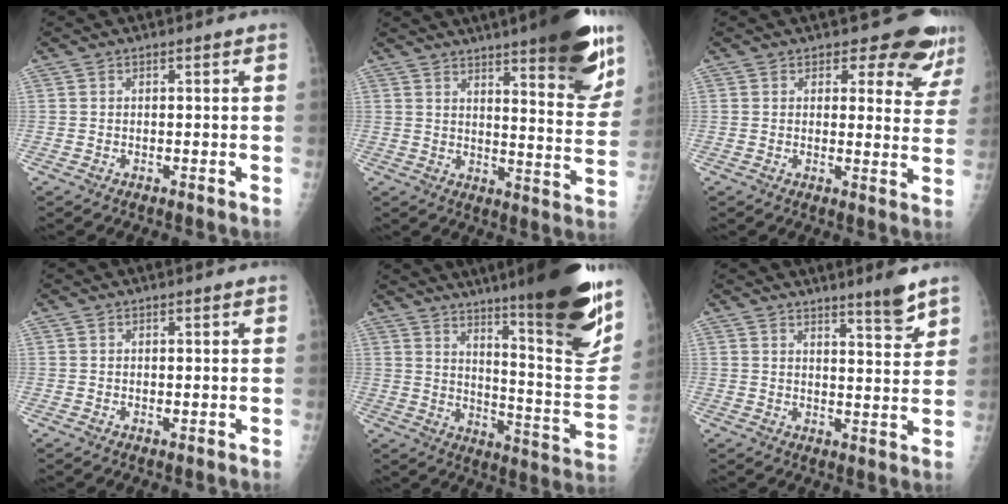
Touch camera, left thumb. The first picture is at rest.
{"total": 19.6, "force": [12.7, 3.8, 14.4], "torque": [-0.170, -0.065, 0.170]}
{"total": 9.6, "force": [8.3, 4.1, 2.4], "torque": [0.017, -0.056, 0.074]}
{"total": 0.6, "force": [0.2, 0.3, 0.4], "torque": [-0.003, -0.001, 0.003]}
{"total": 26.3, "force": [17.0, 3.6, 19.8], "torque": [-0.262, -0.091, 0.245]}
{"total": 5.5, "force": [4.3, 0.4, 3.3], "torque": [-0.039, -0.038, 0.062]}